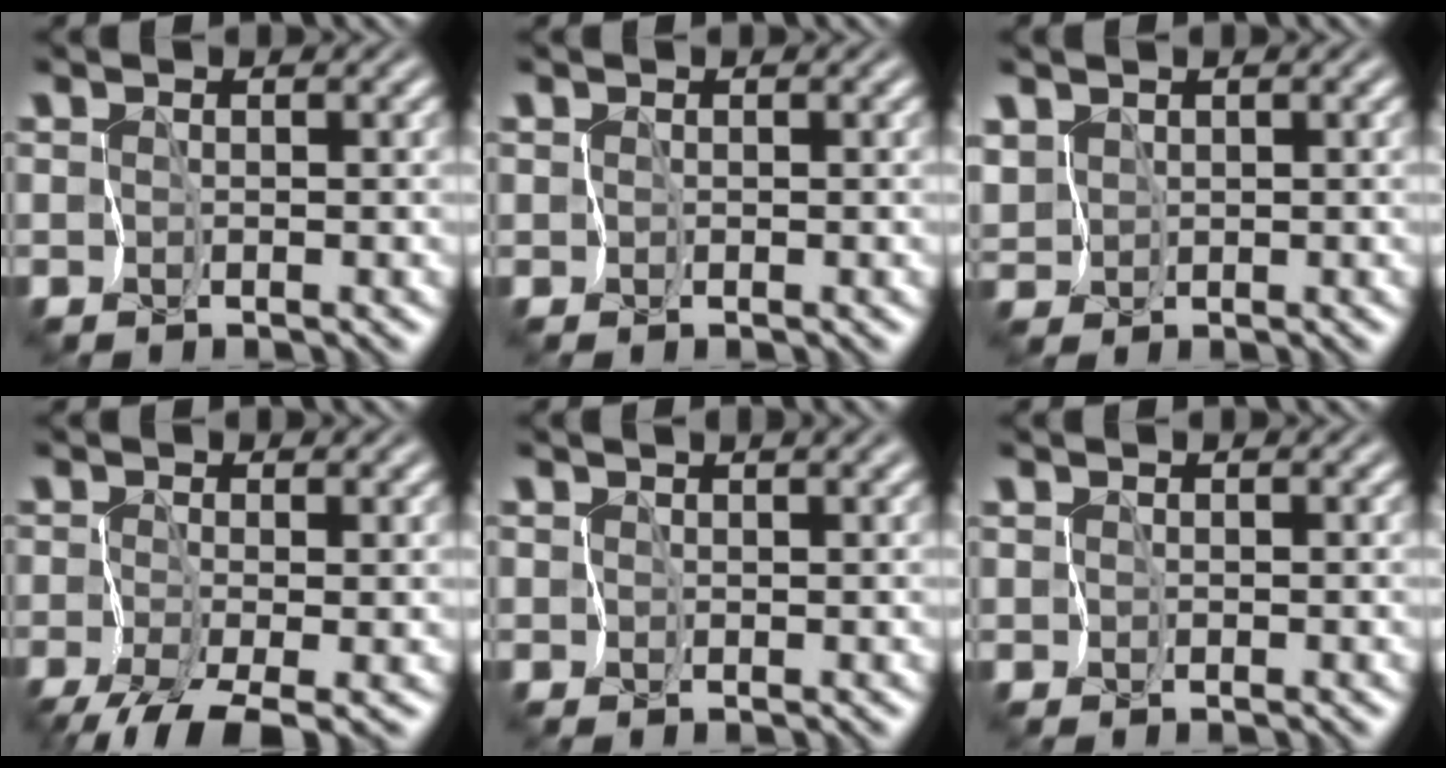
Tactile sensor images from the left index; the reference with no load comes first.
{"total": 0.0}
{"total": 1.7, "force": [0.8, 1.4, 0.6], "torque": [-0.022, -0.001, 0.017]}
{"total": 3.8, "force": [-2.5, 0.8, 2.8], "torque": [-0.047, -0.003, -0.048]}
{"total": 2.0, "force": [1.4, 0.5, 1.4], "torque": [-0.016, 0.009, 0.021]}
{"total": 0.0}